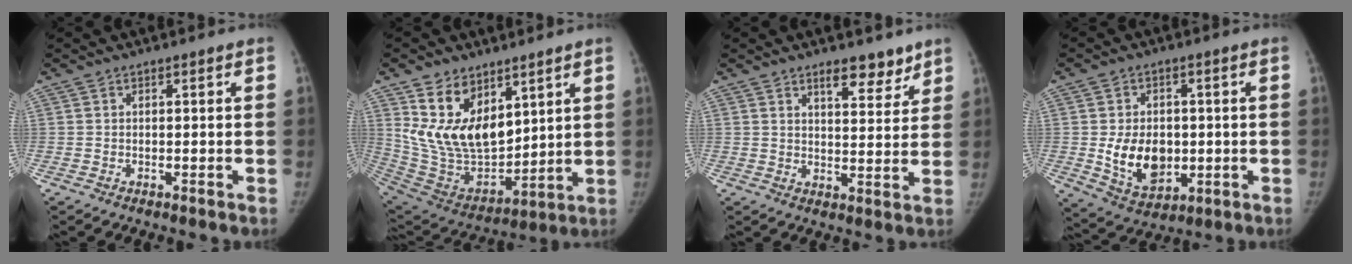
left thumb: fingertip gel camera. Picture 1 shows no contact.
{"total": 18.4, "force": [8.8, 11.1, 11.8], "torque": [-0.173, -0.053, 0.193]}
{"total": 7.1, "force": [5.2, 2.9, 3.9], "torque": [-0.028, -0.035, 0.076]}
{"total": 11.0, "force": [-0.6, 7.9, 7.6], "torque": [-0.096, -0.010, 0.007]}